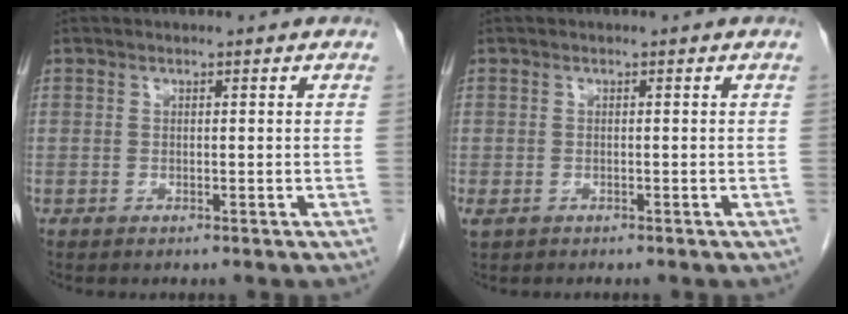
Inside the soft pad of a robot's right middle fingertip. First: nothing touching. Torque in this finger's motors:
{"motor_torque": [0.48, -0.29, 0.12, 0.03]}